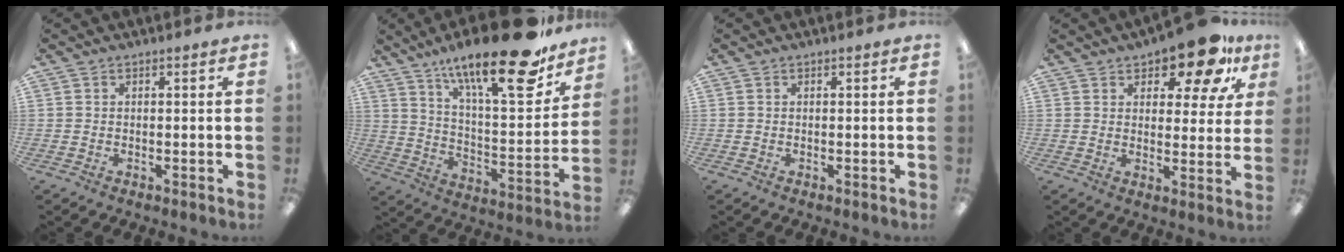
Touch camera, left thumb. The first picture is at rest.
{"total": 24.4, "force": [17.2, 5.8, 16.3], "torque": [-0.249, -0.116, 0.274]}
{"total": 0.0}
{"total": 12.2, "force": [8.9, 4.8, 6.8], "torque": [-0.095, -0.048, 0.155]}